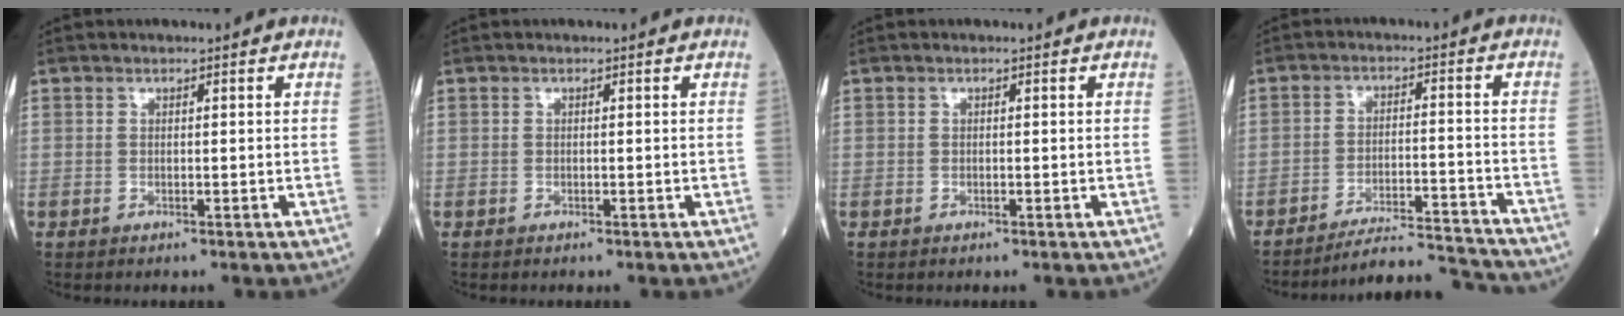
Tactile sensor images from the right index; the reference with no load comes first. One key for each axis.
{"total": 0.0}
{"total": 0.0}
{"total": 11.8, "fx": -11.7, "fy": 0.1, "fz": 1.4, "tx": -0.024, "ty": 0.015, "tz": -0.184}